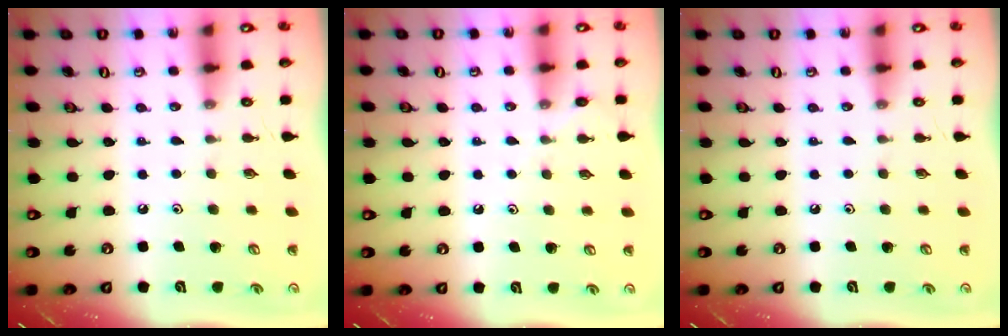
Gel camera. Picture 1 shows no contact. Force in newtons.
{"total": 3.5, "press": 3.4, "slide": 0.4}
{"total": 0.0}